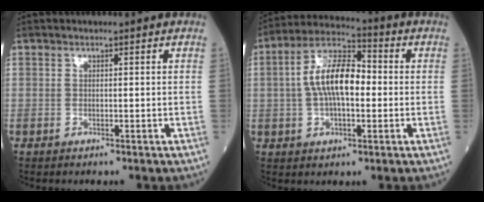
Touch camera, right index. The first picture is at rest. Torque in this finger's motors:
{"motor_torque": [1.21, 0.24, 0.68, 0.21]}